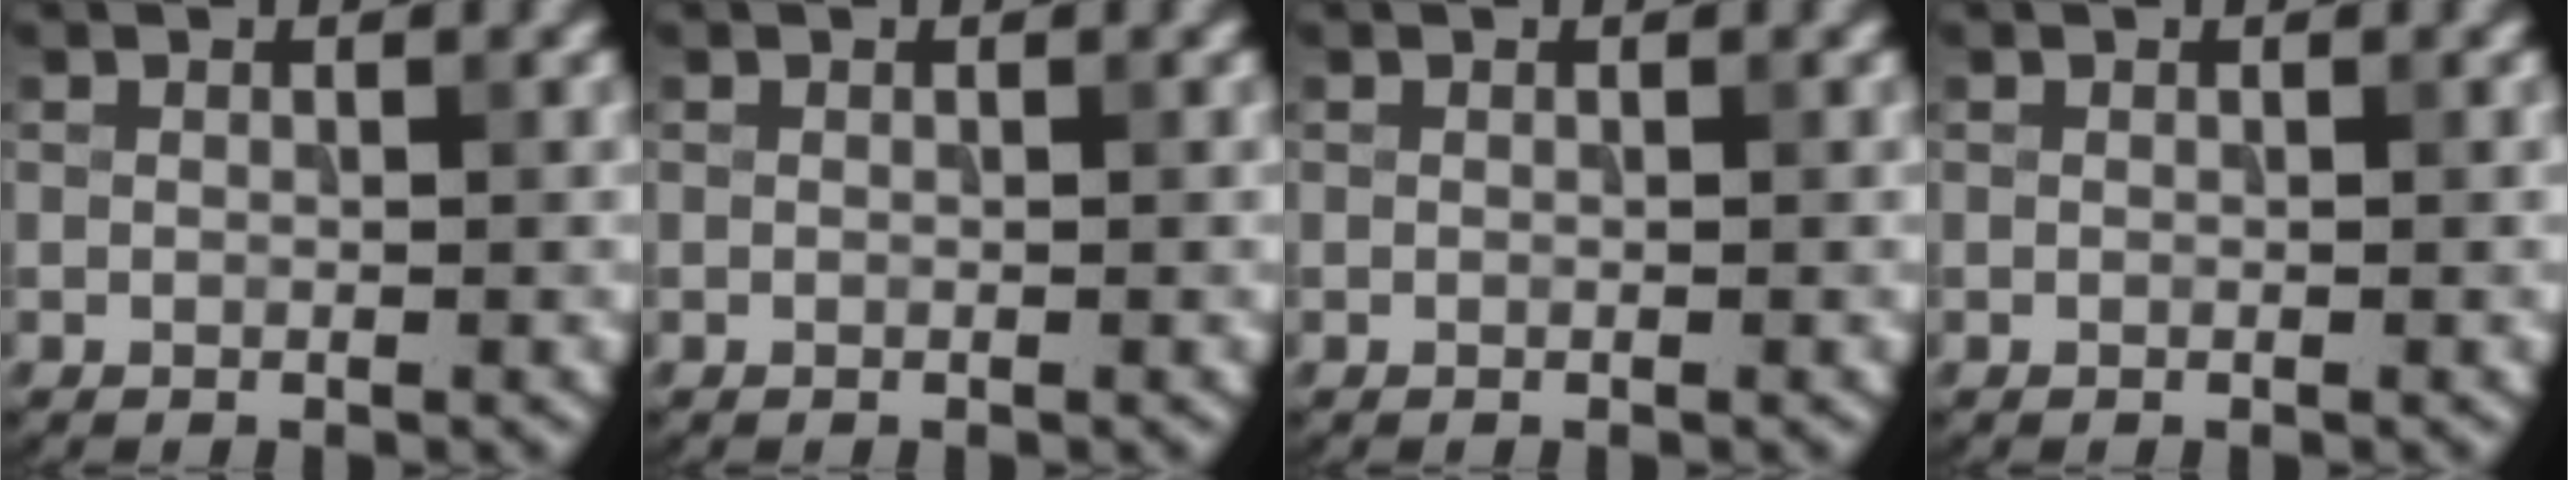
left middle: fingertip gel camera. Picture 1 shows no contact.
{"total": 0.0}
{"total": 0.0}
{"total": 0.0}